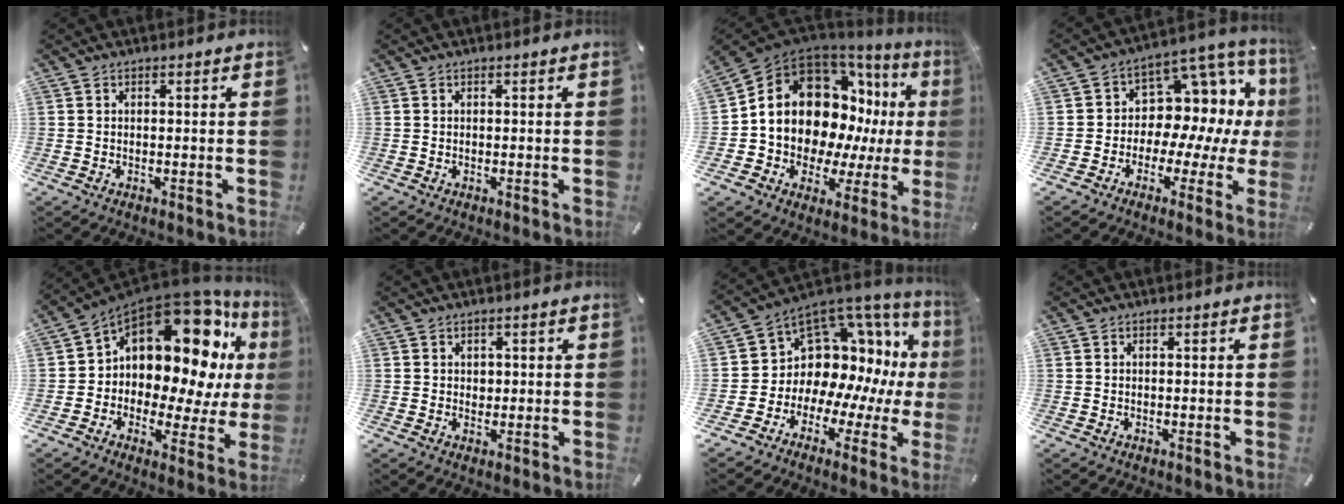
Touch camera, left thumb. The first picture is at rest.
{"total": 0.0}
{"total": 17.4, "force": [4.1, 13.4, 10.3], "torque": [-0.177, -0.058, 0.083]}
{"total": 9.5, "force": [2.3, 7.9, 4.6], "torque": [-0.070, -0.047, 0.044]}
{"total": 17.1, "force": [8.2, 9.7, 11.5], "torque": [-0.178, -0.085, 0.129]}
{"total": 1.4, "force": [0.3, 1.3, 0.4], "torque": [-0.001, 0.001, 0.002]}
{"total": 11.1, "force": [3.8, 9.3, 4.9], "torque": [-0.084, -0.075, 0.080]}
{"total": 0.0}